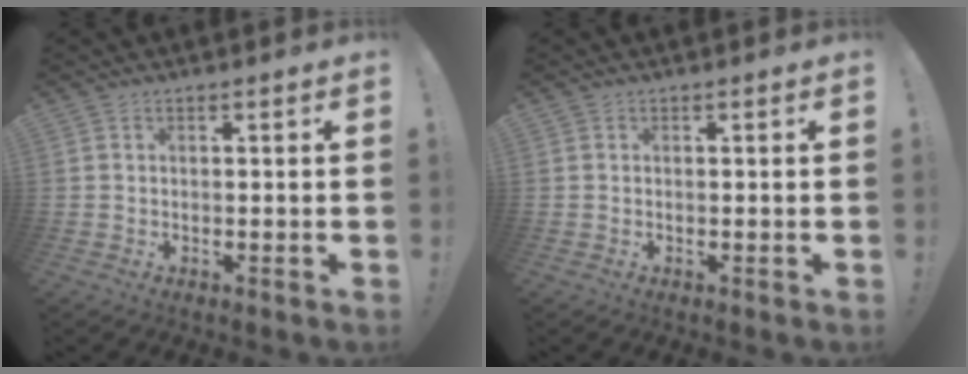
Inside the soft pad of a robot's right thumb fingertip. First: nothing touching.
{"total": 0.0}